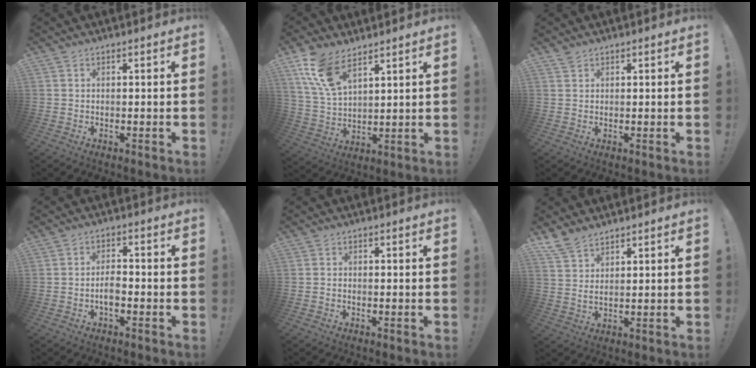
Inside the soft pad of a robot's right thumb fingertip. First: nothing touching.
{"total": 11.4, "force": [7.7, 5.0, 6.7], "torque": [-0.133, -0.030, 0.150]}
{"total": 1.3, "force": [1.1, 0.6, 0.2], "torque": [0.003, -0.003, 0.021]}
{"total": 3.9, "force": [-1.5, 2.3, 2.8], "torque": [-0.040, 0.005, -0.028]}
{"total": 0.6, "force": [-0.5, 0.1, 0.3], "torque": [-0.008, 0.002, -0.008]}
{"total": 5.5, "force": [4.7, 1.8, 2.3], "torque": [-0.050, -0.021, 0.090]}